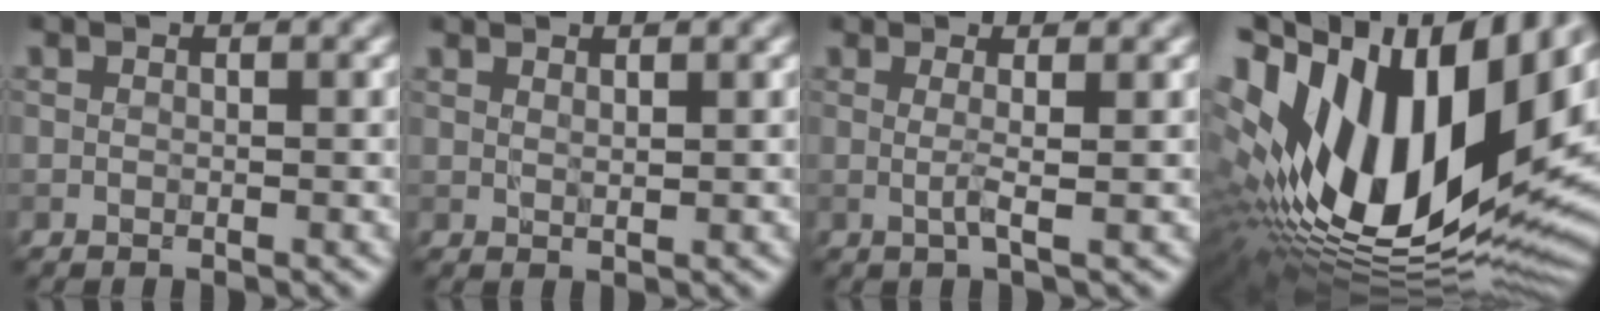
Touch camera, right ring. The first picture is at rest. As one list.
[{"total": 1.1, "force": [1.1, -0.2, -0.1], "torque": [0.003, 0.001, 0.018]}, {"total": 1.6, "force": [0.5, 0.2, 1.5], "torque": [-0.025, -0.001, 0.000]}, {"total": 19.4, "force": [2.4, 9.7, 16.6], "torque": [-0.316, -0.008, 0.041]}]